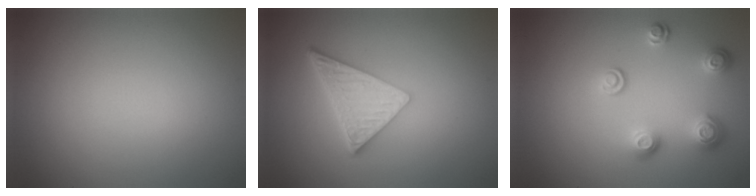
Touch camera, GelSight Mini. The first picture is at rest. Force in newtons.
{"total": 5.4, "press": 4.1, "slide": 3.6}
{"total": 3.1, "press": 2.6, "slide": 1.7}